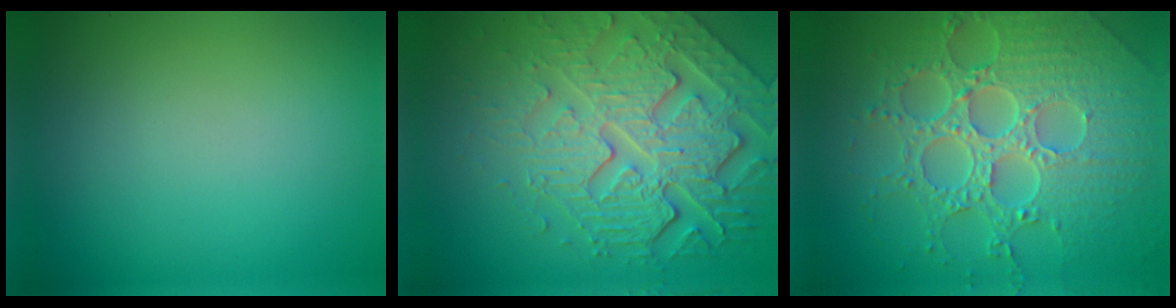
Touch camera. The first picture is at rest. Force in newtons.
{"total": 8.0, "press": 5.9, "slide": 5.4}
{"total": 8.1, "press": 6.0, "slide": 5.5}